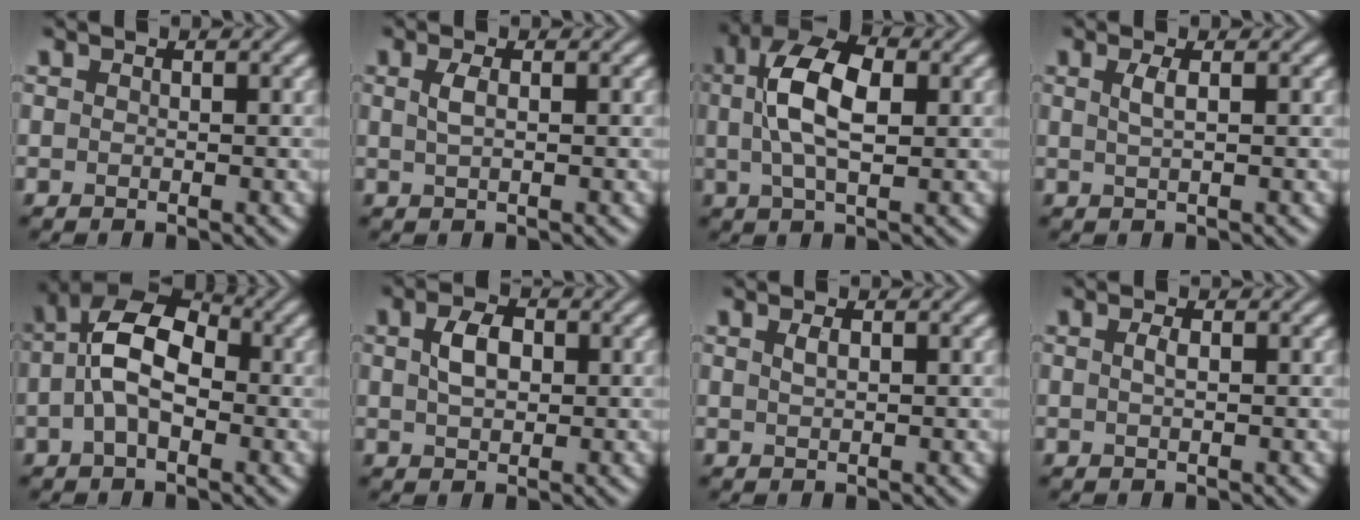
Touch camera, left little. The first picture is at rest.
{"total": 1.3, "force": [0.3, 0.5, 1.2], "torque": [-0.025, 0.002, 0.007]}
{"total": 6.9, "force": [1.0, 3.3, 5.9], "torque": [-0.115, 0.012, 0.012]}
{"total": 1.6, "force": [0.4, 0.5, 1.4], "torque": [-0.026, 0.002, 0.005]}
{"total": 6.8, "force": [-0.5, 3.8, 5.6], "torque": [-0.110, 0.019, -0.023]}
{"total": 3.0, "force": [0.6, 1.9, 2.3], "torque": [-0.047, 0.004, 0.010]}
{"total": 0.9, "force": [0.4, 0.3, 0.8], "torque": [-0.017, 0.002, 0.009]}
{"total": 0.9, "force": [0.1, 0.2, 0.8], "torque": [-0.018, 0.003, 0.003]}